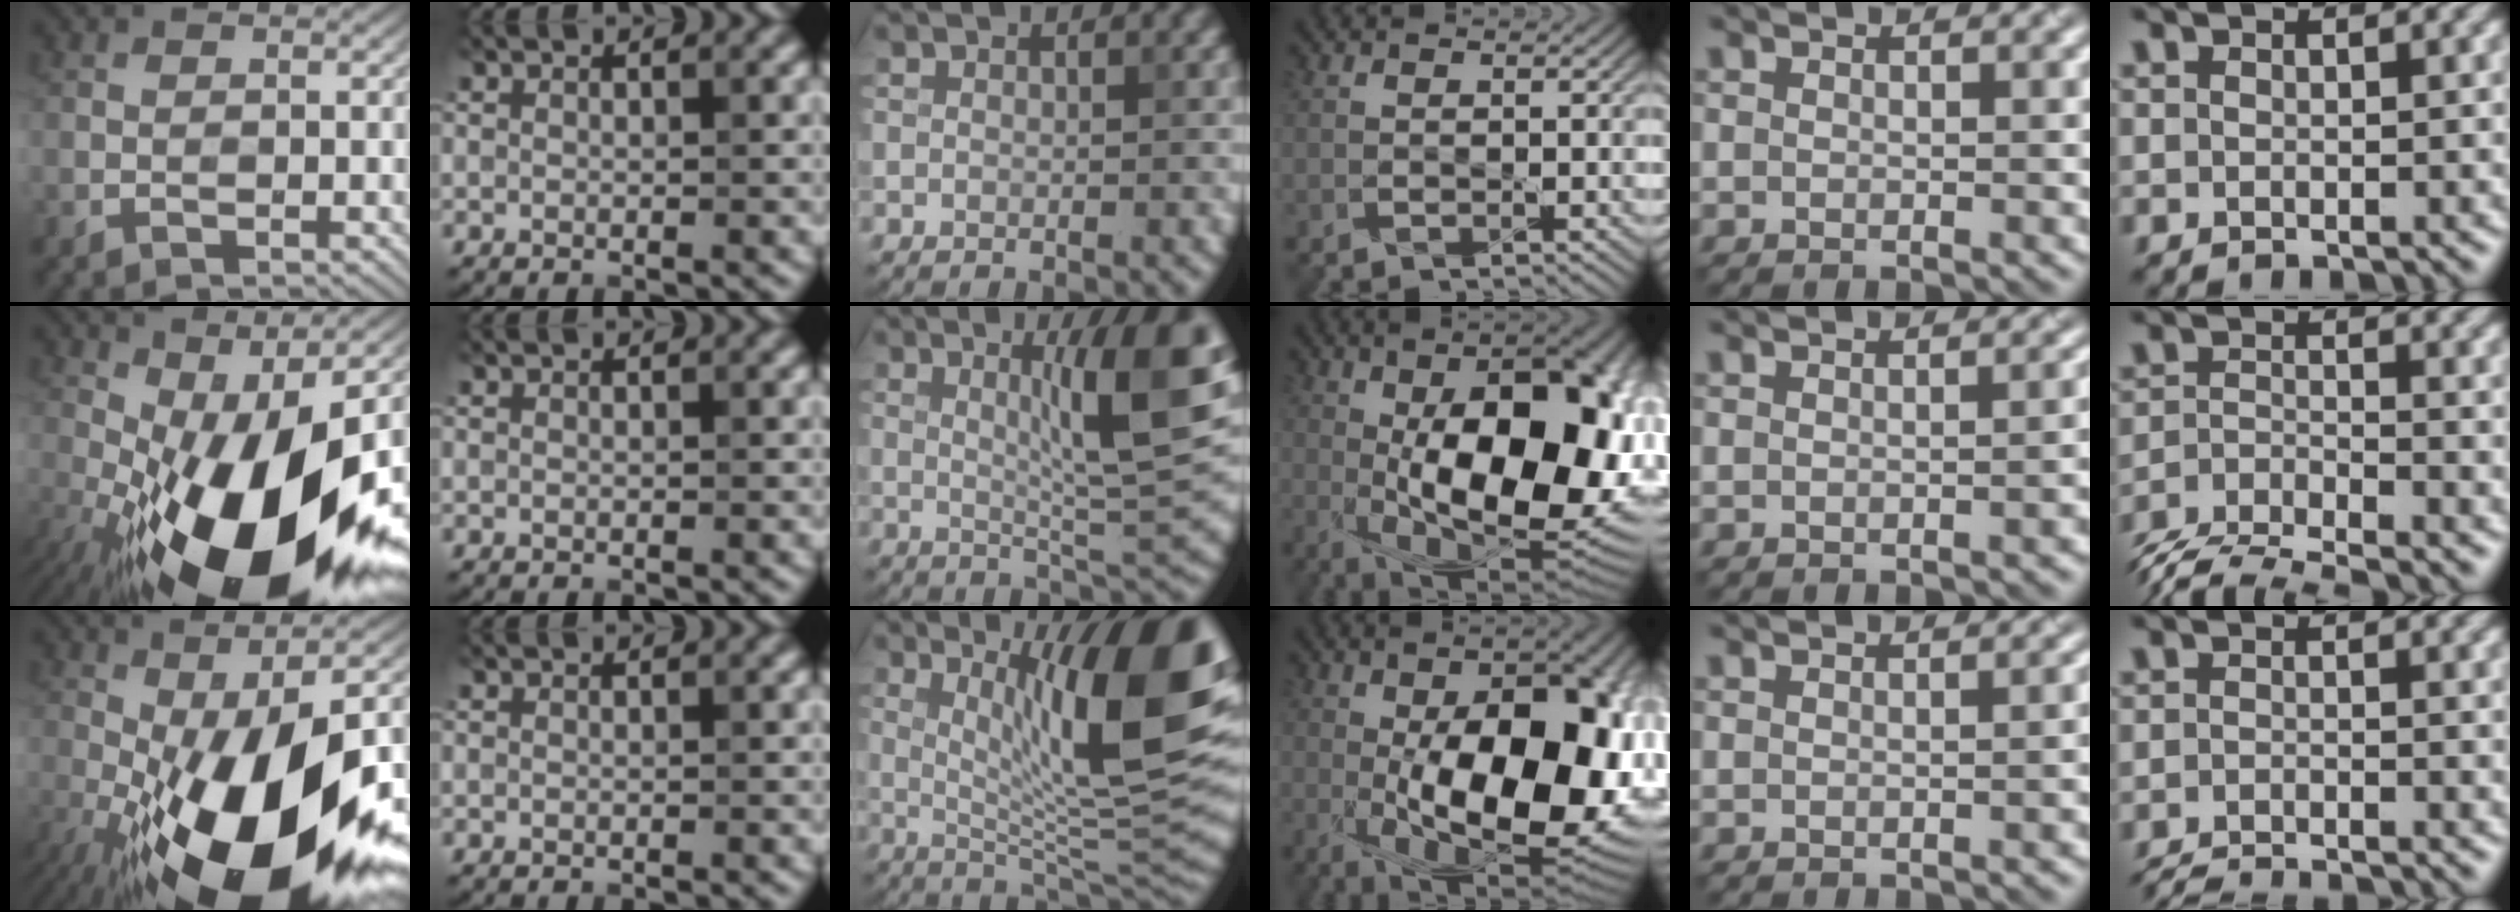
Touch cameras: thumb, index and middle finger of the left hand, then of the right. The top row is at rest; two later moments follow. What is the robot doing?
{"motion": "assemble", "object": "connector and pipe"}